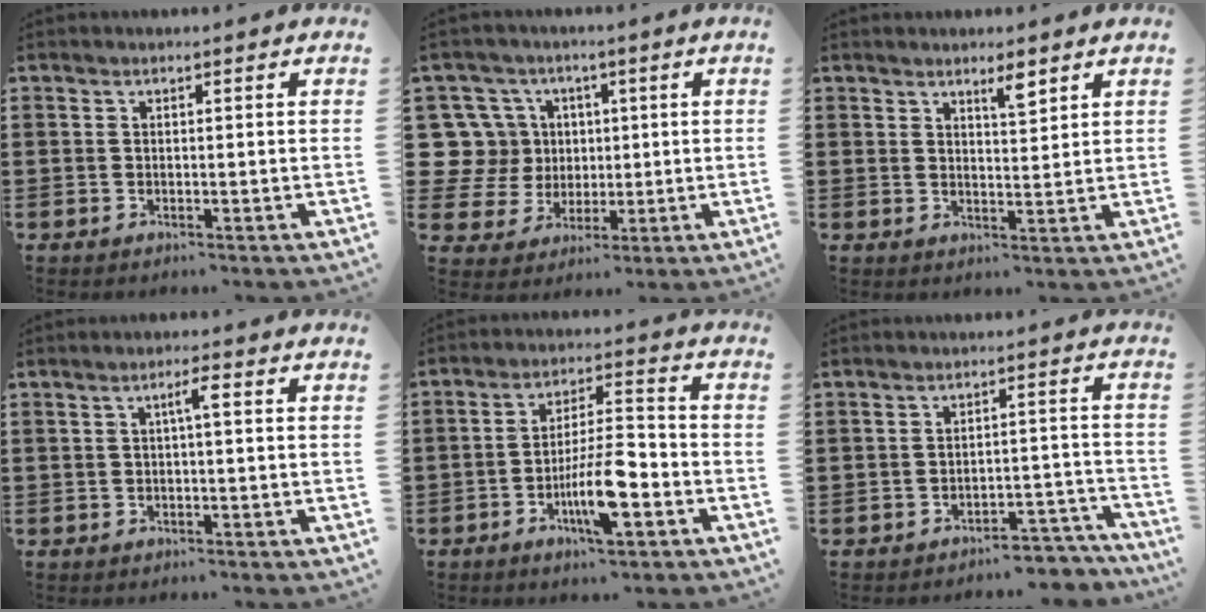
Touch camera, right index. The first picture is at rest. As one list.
[{"total": 10.5, "force": [2.2, 9.9, 2.7], "torque": [-0.119, 0.008, 0.049]}, {"total": 3.3, "force": [2.6, 0.7, 1.9], "torque": [-0.026, -0.004, 0.043]}, {"total": 2.3, "force": [0.3, 0.2, 2.3], "torque": [-0.046, 0.004, 0.002]}, {"total": 9.3, "force": [-3.7, 2.5, 8.1], "torque": [-0.157, -0.001, -0.068]}, {"total": 4.0, "force": [-3.9, 0.6, 0.7], "torque": [-0.013, 0.006, -0.081]}]